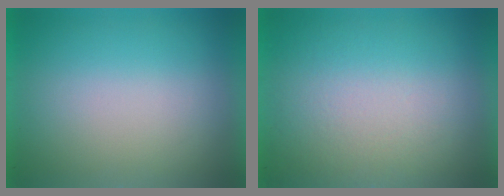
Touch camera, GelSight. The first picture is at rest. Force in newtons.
{"total": 4.1}